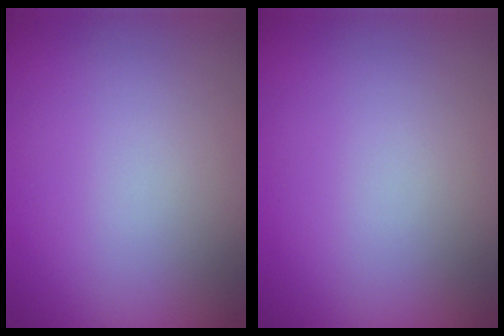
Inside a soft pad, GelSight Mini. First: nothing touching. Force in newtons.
{"total": 0.0}